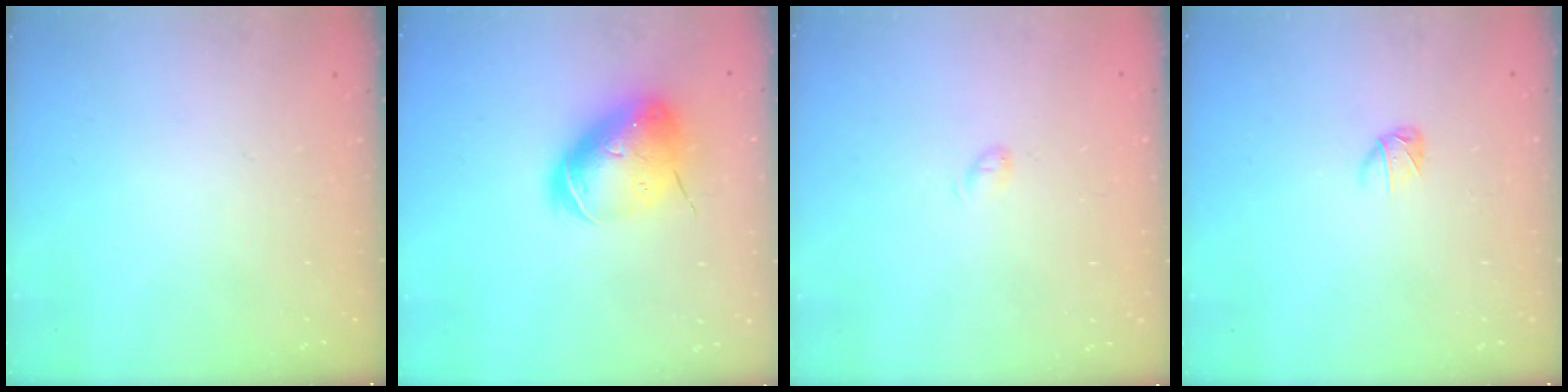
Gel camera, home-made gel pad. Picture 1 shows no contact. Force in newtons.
{"total": 10.9, "press": 10.8, "slide": 1.8}
{"total": 3.9, "press": 3.8, "slide": 0.7}
{"total": 3.0, "press": 2.9, "slide": 0.7}